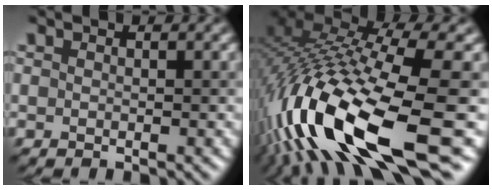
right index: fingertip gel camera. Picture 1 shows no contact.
{"total": 16.3, "force": [-5.3, 4.9, 14.6], "torque": [-0.306, -0.015, -0.082]}